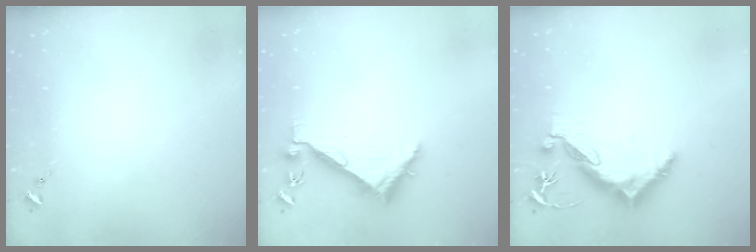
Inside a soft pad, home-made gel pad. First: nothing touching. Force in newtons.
{"total": 6.2, "press": 6.2, "slide": 0.7}
{"total": 10.7, "press": 10.6, "slide": 1.2}